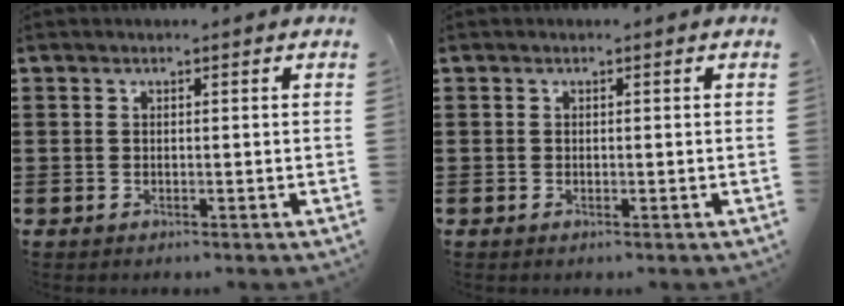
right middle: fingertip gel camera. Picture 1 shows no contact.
{"total": 0.0}